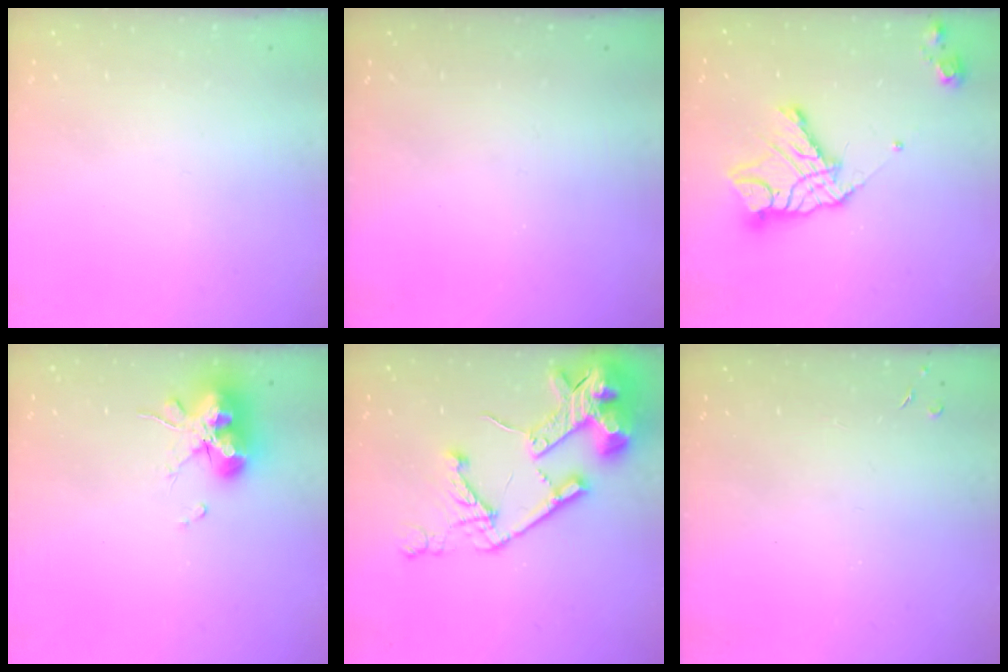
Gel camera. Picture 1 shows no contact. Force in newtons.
{"total": 0.0}
{"total": 13.2, "press": 13.1, "slide": 1.1}
{"total": 13.8, "press": 13.7, "slide": 1.5}
{"total": 21.1, "press": 21.0, "slide": 2.4}
{"total": 2.8, "press": 2.7, "slide": 0.5}